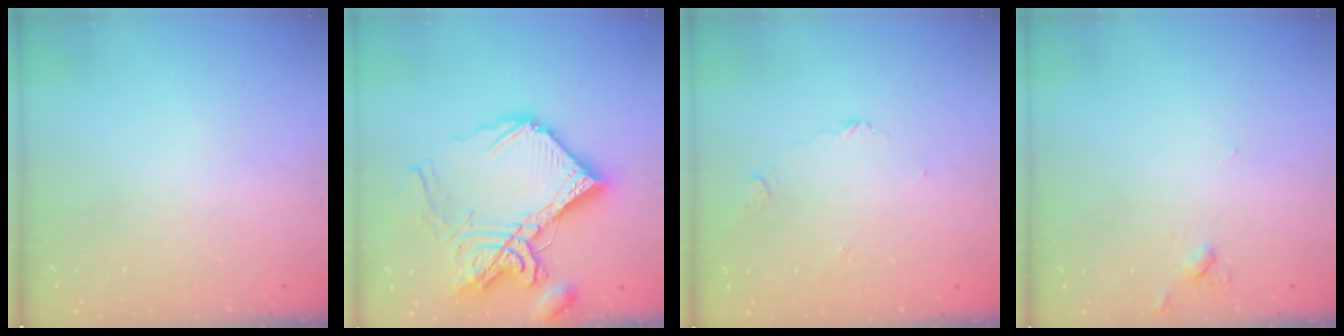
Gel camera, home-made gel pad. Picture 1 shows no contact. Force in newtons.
{"total": 22.9, "press": 22.8, "slide": 2.1}
{"total": 3.3, "press": 3.3, "slide": 0.4}
{"total": 3.2, "press": 3.2, "slide": 0.5}